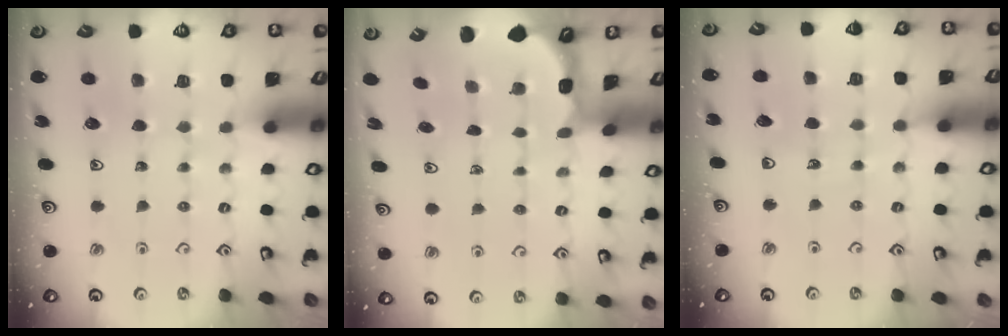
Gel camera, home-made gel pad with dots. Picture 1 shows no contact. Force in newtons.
{"total": 1.6, "press": 1.5, "slide": 0.4}
{"total": 2.9, "press": 2.9, "slide": 0.3}